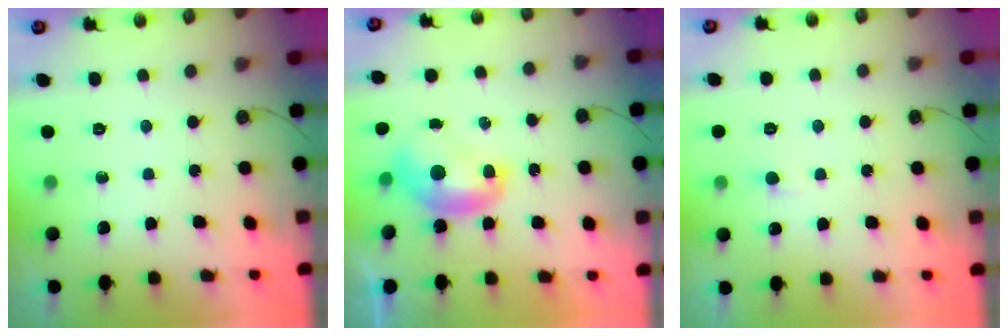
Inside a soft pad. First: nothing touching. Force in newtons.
{"total": 1.8, "press": 1.7, "slide": 0.2}
{"total": 2.3, "press": 2.3, "slide": 0.3}